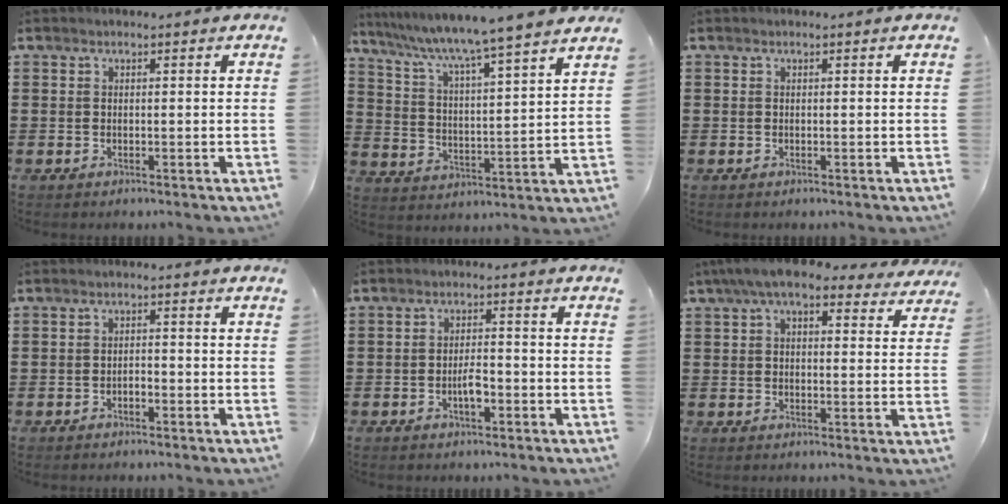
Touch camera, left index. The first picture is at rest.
{"total": 5.8, "force": [5.1, -1.6, 2.3], "torque": [-0.069, -0.052, 0.076]}
{"total": 0.0}
{"total": 1.3, "force": [-0.8, 0.4, 0.9], "torque": [-0.021, -0.002, -0.015]}
{"total": 3.4, "force": [-1.2, 1.2, 3.0], "torque": [-0.052, 0.005, -0.021]}
{"total": 7.6, "force": [5.8, 2.0, 4.5], "torque": [-0.096, -0.009, 0.104]}